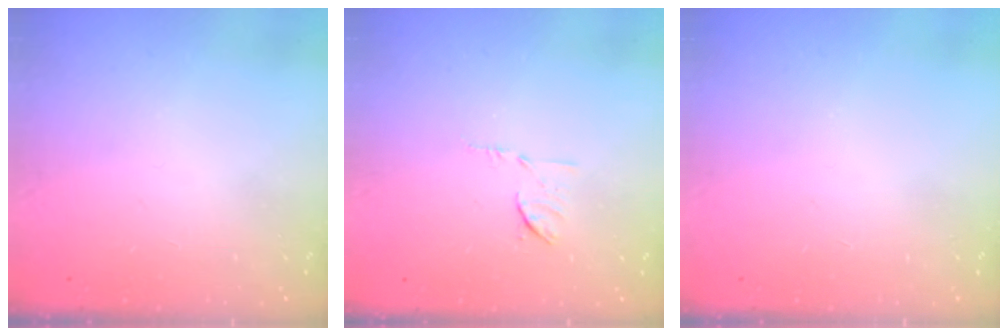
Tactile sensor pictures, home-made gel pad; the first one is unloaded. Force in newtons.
{"total": 6.1, "press": 6.1, "slide": 0.7}
{"total": 0.0}